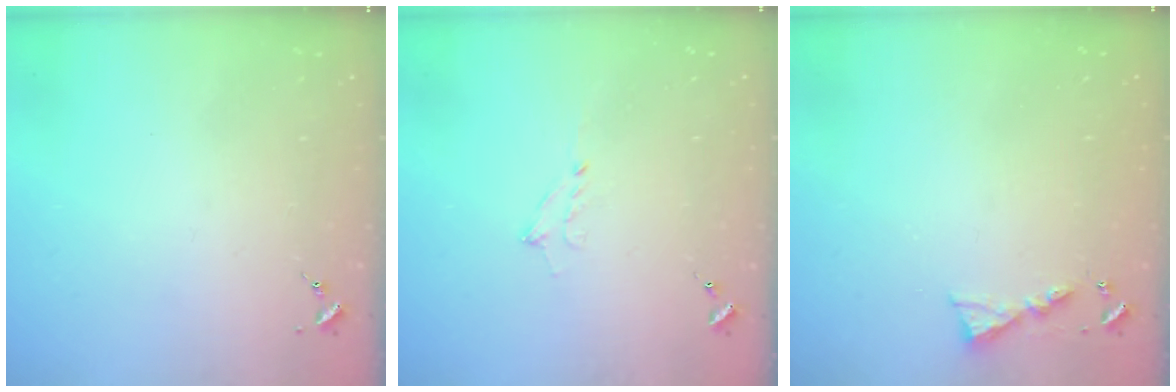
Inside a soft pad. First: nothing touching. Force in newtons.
{"total": 5.2, "press": 5.2, "slide": 0.3}
{"total": 4.9, "press": 4.9, "slide": 0.5}